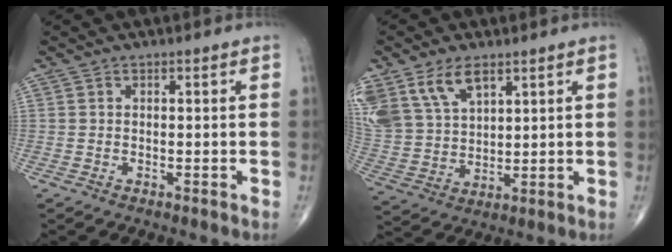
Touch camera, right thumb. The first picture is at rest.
{"total": 13.6, "force": [7.7, 7.9, 7.9], "torque": [-0.156, -0.014, 0.164]}